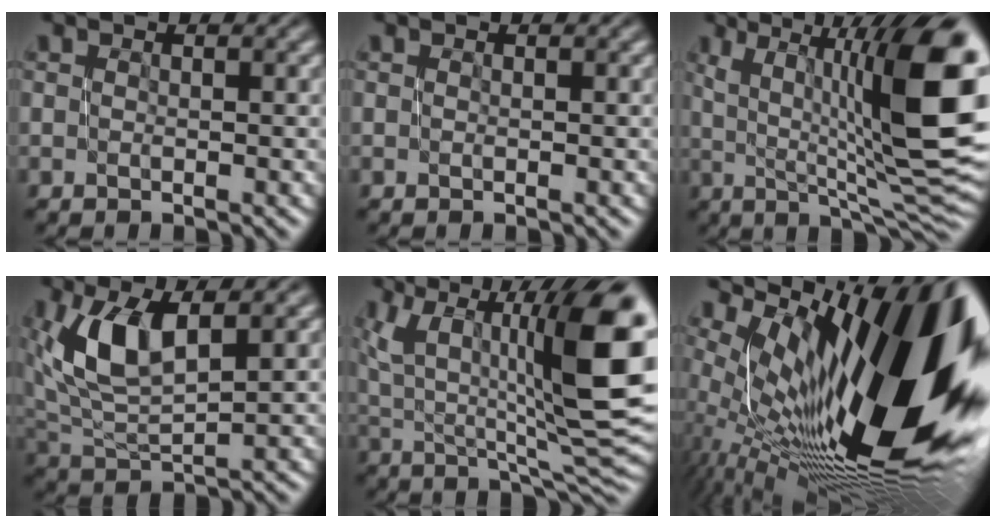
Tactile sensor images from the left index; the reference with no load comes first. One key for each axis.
{"total": 0.0}
{"total": 13.7, "fx": 2.5, "fy": 3.8, "fz": 12.9, "tx": -0.190, "ty": 0.013, "tz": 0.043}
{"total": 6.5, "fx": 2.5, "fy": 3.0, "fz": 5.2, "tx": -0.120, "ty": 0.005, "tz": 0.049}
{"total": 13.7, "fx": 3.5, "fy": 4.8, "fz": 12.4, "tx": -0.194, "ty": 0.010, "tz": 0.055}
{"total": 19.8, "fx": 3.9, "fy": 8.1, "fz": 17.6, "tx": -0.261, "ty": 0.007, "tz": 0.065}